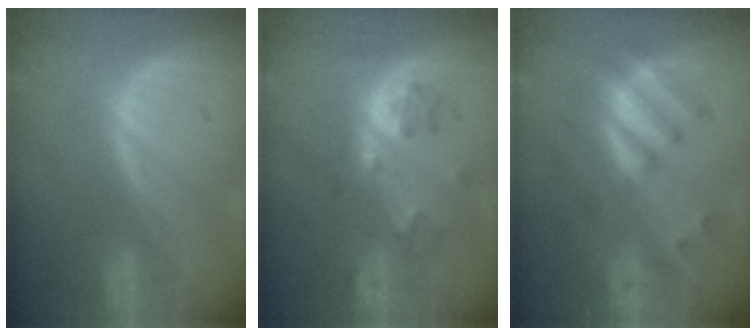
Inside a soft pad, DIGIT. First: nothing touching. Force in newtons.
{"total": 5.4, "press": 5.1, "slide": 1.5}
{"total": 7.8, "press": 7.0, "slide": 3.4}